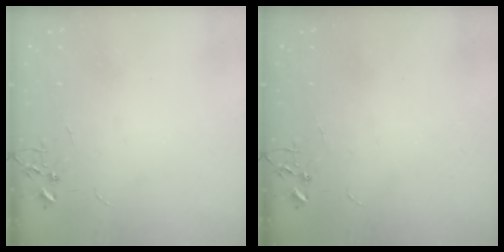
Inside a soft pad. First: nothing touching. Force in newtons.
{"total": 0.0}